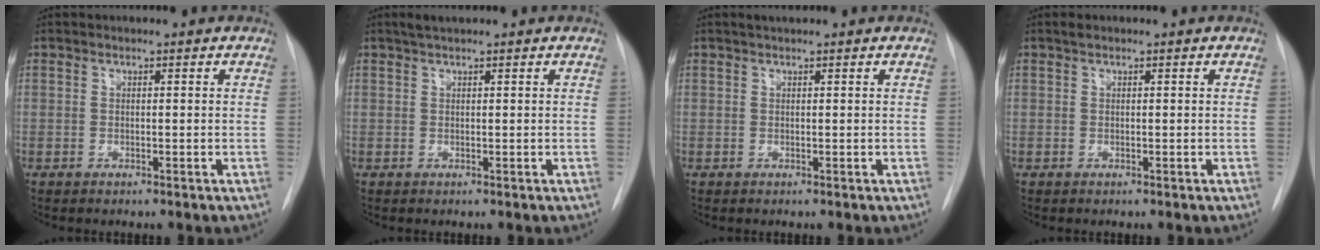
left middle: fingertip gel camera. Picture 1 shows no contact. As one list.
[{"total": 1.5, "force": [1.3, 0.1, 0.9], "torque": [-0.019, 0.010, 0.024]}, {"total": 1.0, "force": [0.8, 0.1, 0.6], "torque": [-0.013, 0.008, 0.016]}, {"total": 0.5, "force": [0.4, 0.2, 0.3], "torque": [-0.010, 0.010, 0.008]}]